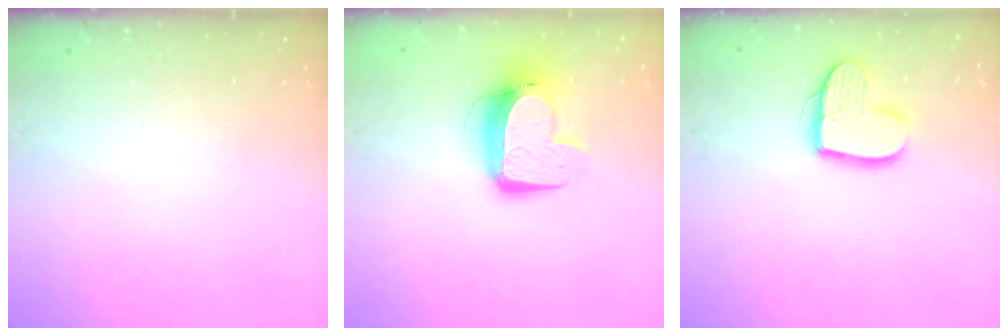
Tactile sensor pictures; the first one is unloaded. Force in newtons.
{"total": 12.3, "press": 12.3, "slide": 1.3}
{"total": 11.5, "press": 11.5, "slide": 0.6}